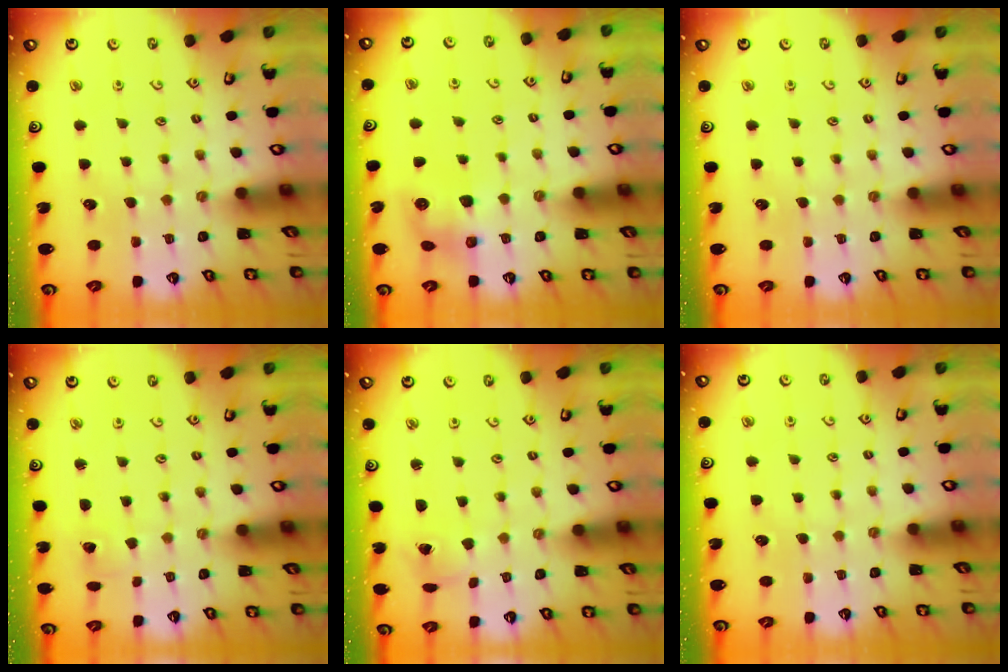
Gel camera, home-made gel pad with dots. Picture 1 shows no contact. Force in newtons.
{"total": 7.6, "press": 7.5, "slide": 1.0}
{"total": 0.0}
{"total": 1.5, "press": 1.5, "slide": 0.0}
{"total": 1.2, "press": 1.2, "slide": 0.1}
{"total": 0.0}